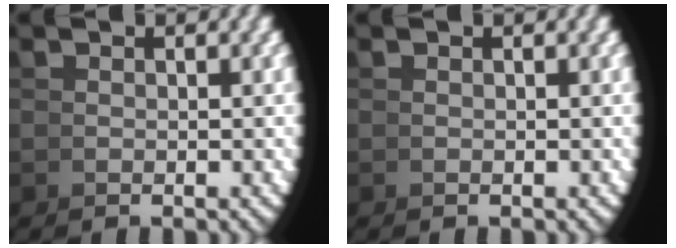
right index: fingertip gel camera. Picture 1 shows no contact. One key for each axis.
{"total": 0.0}